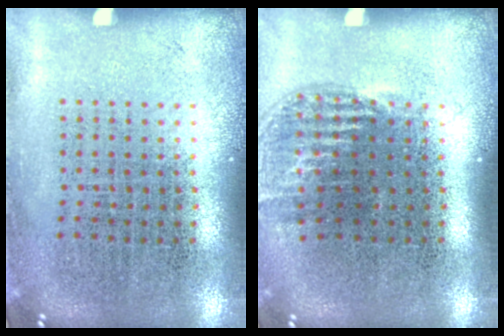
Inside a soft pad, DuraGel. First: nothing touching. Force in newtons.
{"total": 1.1, "press": 1.0, "slide": 0.6}